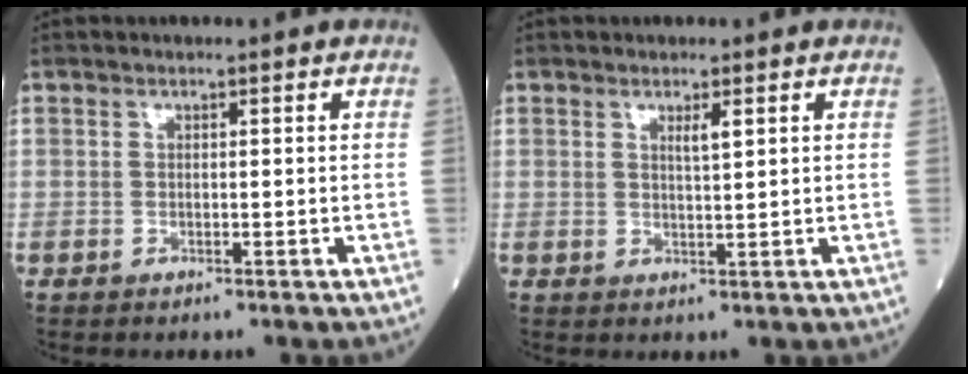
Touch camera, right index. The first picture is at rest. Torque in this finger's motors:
{"motor_torque": [-0.02, 0.02, 0.00, 0.01]}